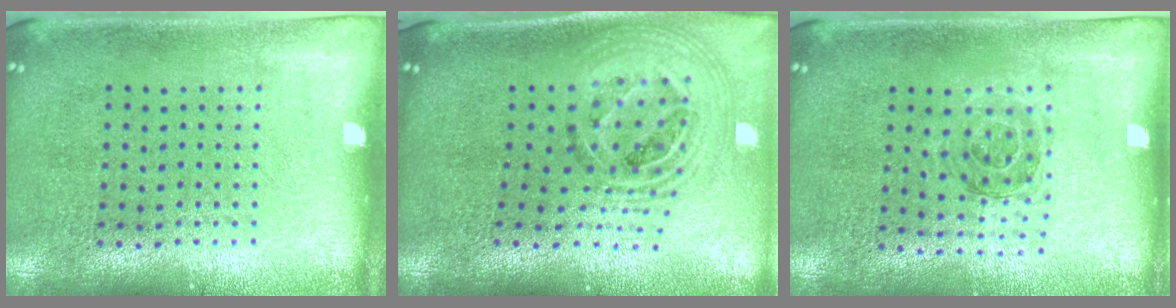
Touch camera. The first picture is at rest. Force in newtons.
{"total": 1.9, "press": 1.6, "slide": 1.1}
{"total": 1.0, "press": 1.0, "slide": 0.2}